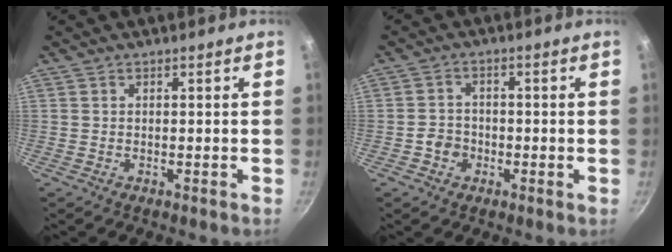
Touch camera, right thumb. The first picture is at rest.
{"total": 3.4, "force": [-1.3, 2.9, 1.1], "torque": [-0.001, 0.015, -0.025]}